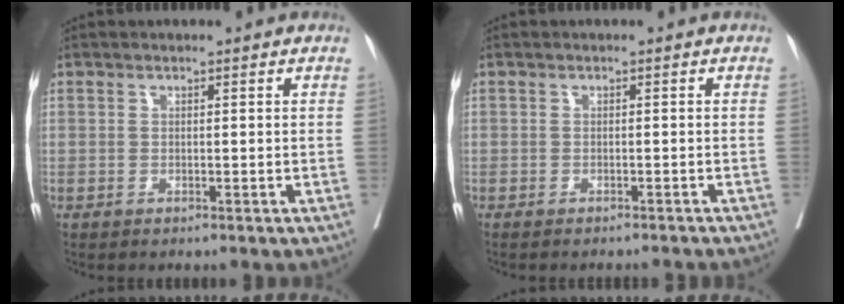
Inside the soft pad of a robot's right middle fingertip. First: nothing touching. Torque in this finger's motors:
{"motor_torque": [0.28, -0.35, 0.09, 0.02]}